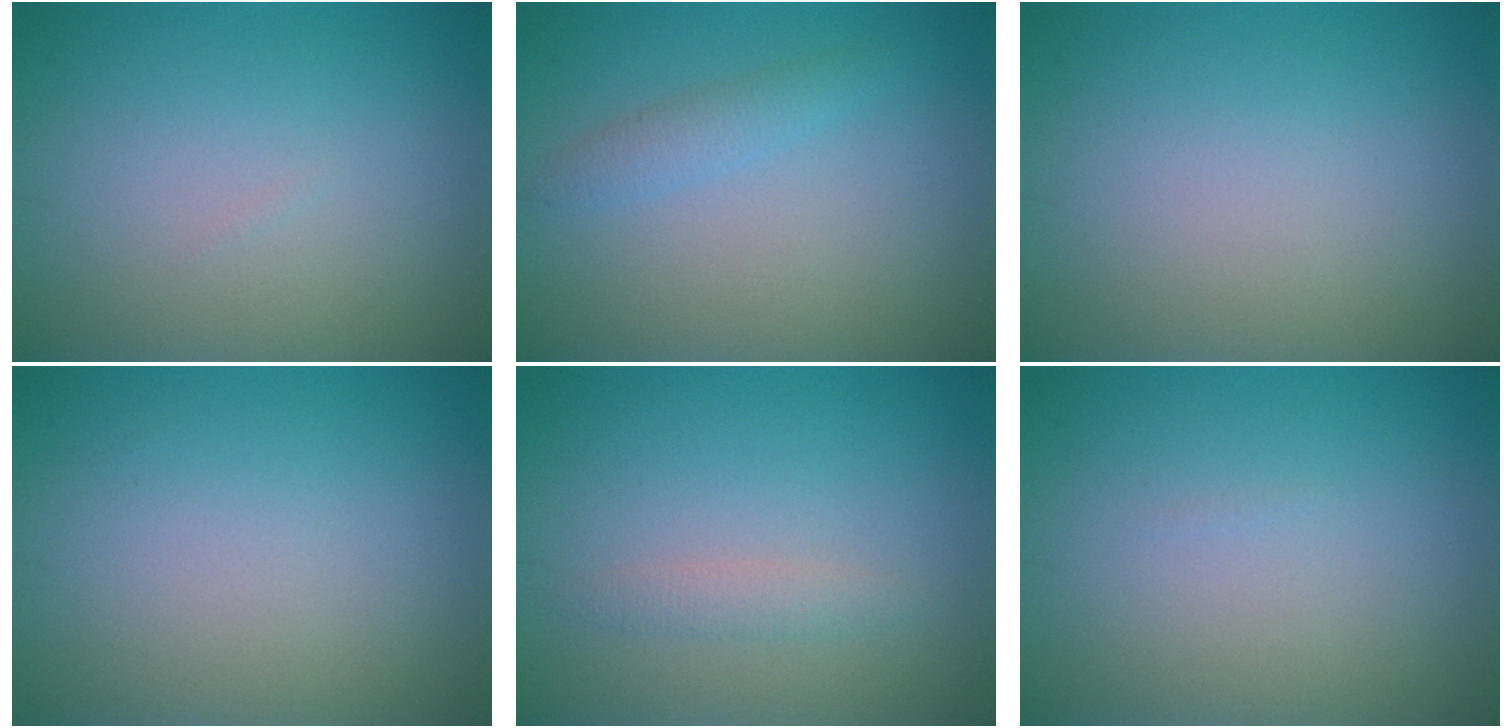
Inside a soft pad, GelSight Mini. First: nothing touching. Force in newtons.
{"total": 1.5, "press": 1.5, "slide": 0.1}
{"total": 0.0}
{"total": 0.0}
{"total": 1.2, "press": 1.2, "slide": 0.1}
{"total": 0.0}